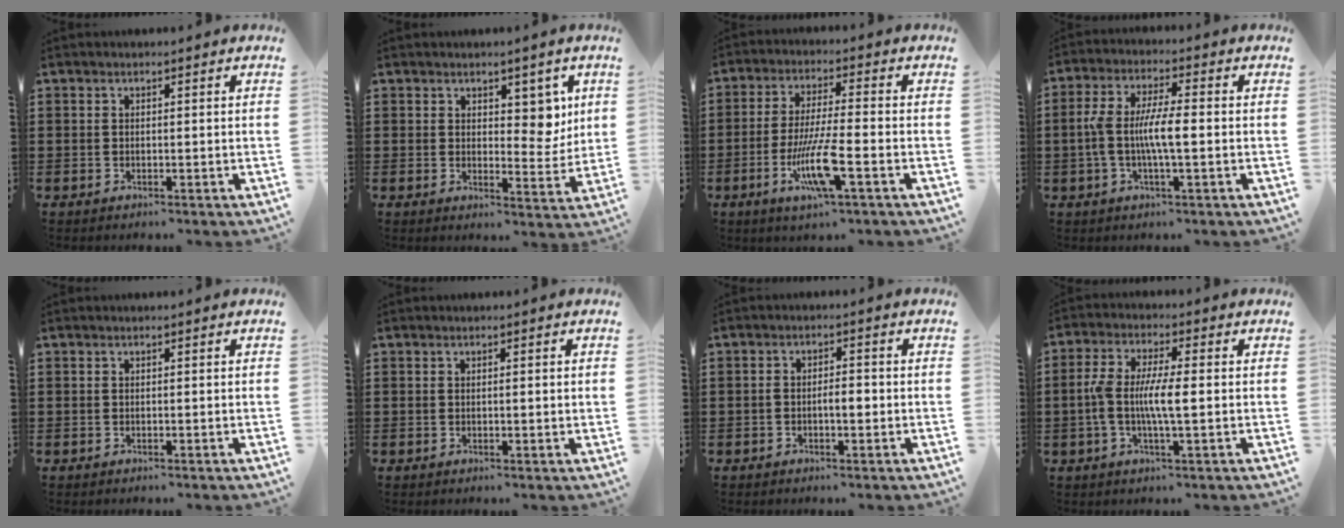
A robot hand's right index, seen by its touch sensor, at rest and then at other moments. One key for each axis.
{"total": 5.0, "fx": 2.8, "fy": 3.1, "fz": 2.8, "tx": -0.040, "ty": -0.003, "tz": 0.045}
{"total": 9.1, "fx": -3.5, "fy": 1.1, "fz": 8.3, "tx": -0.175, "ty": -0.018, "tz": -0.069}
{"total": 6.7, "fx": -0.9, "fy": 1.7, "fz": 6.4, "tx": -0.134, "ty": -0.003, "tz": -0.023}
{"total": 0.0}
{"total": 0.6, "fx": 0.1, "fy": 0.0, "fz": 0.6, "tx": -0.010, "ty": 0.000, "tz": 0.002}
{"total": 2.8, "fx": -0.6, "fy": 1.0, "fz": 2.5, "tx": -0.048, "ty": 0.004, "tz": -0.012}
{"total": 6.6, "fx": -0.6, "fy": 1.5, "fz": 6.4, "tx": -0.135, "ty": -0.005, "tz": -0.020}